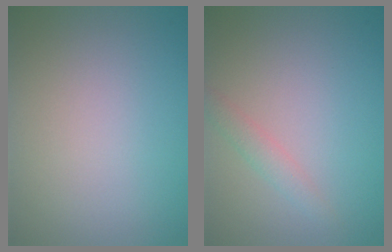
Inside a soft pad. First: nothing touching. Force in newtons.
{"total": 1.4, "press": 1.4, "slide": 0.0}